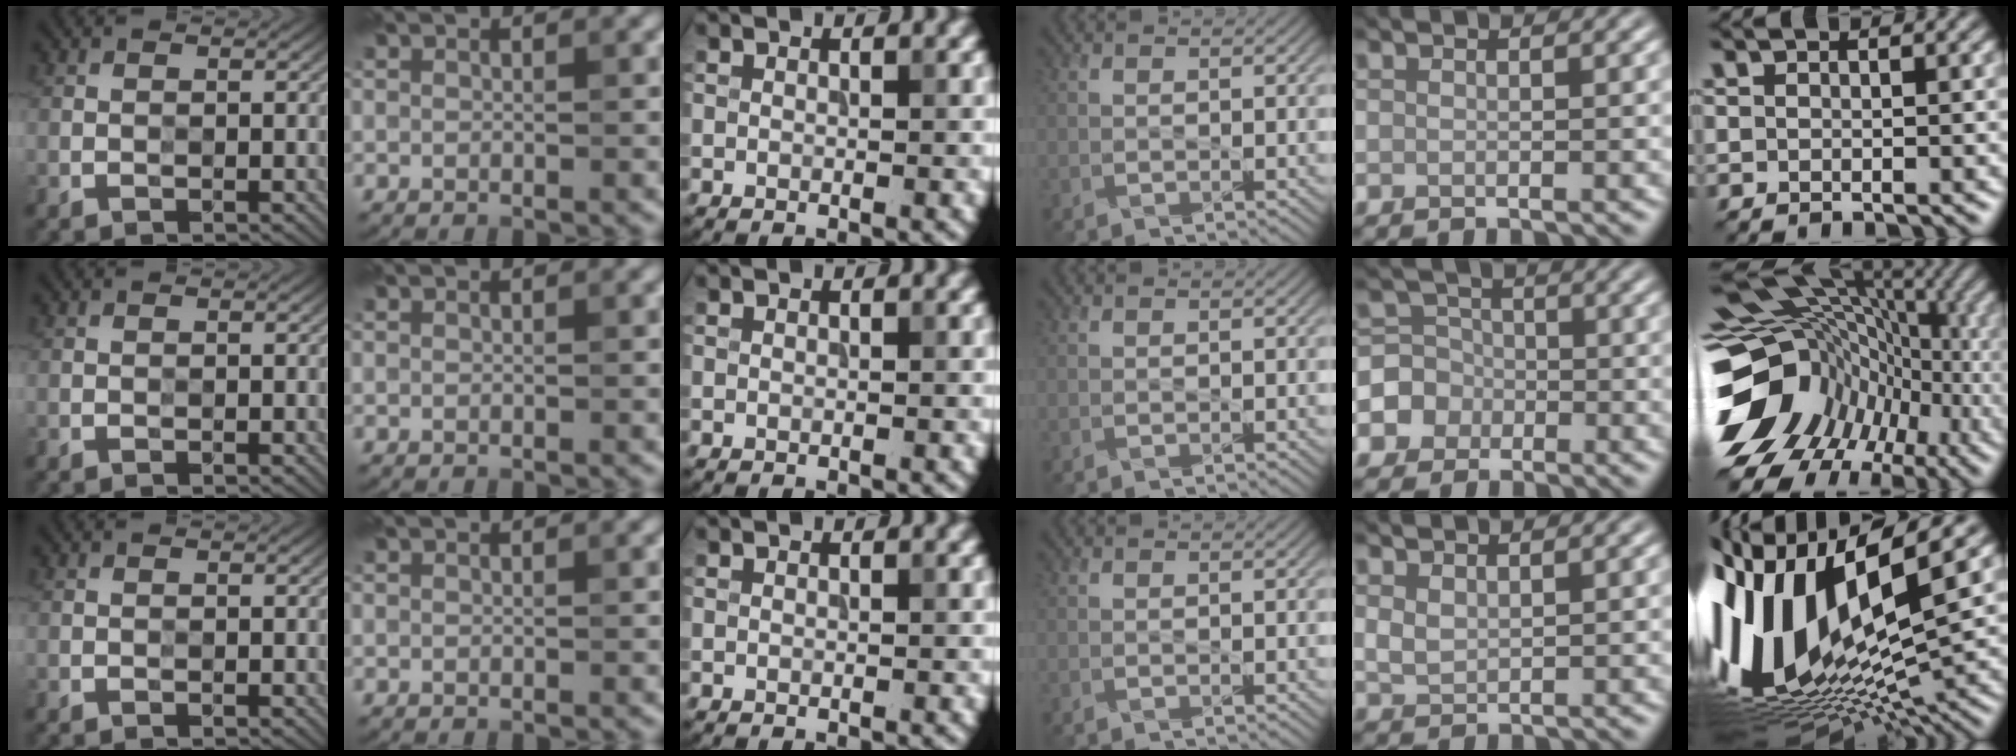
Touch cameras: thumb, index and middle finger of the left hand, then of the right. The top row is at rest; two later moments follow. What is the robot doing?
{"motion": "press", "object": "sticky note"}